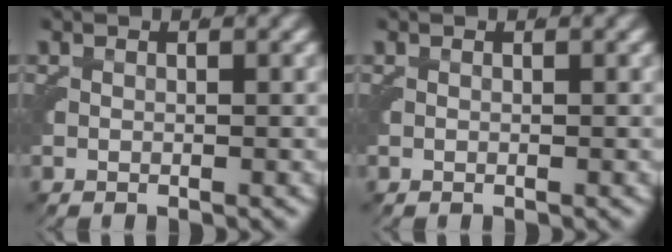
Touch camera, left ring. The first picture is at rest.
{"total": 0.0}